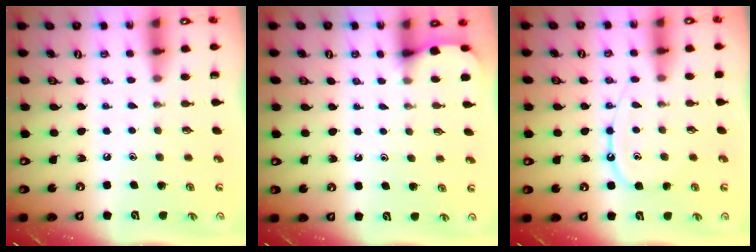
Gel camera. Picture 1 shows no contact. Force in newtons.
{"total": 3.0, "press": 2.9, "slide": 0.3}
{"total": 9.2, "press": 9.2, "slide": 0.9}